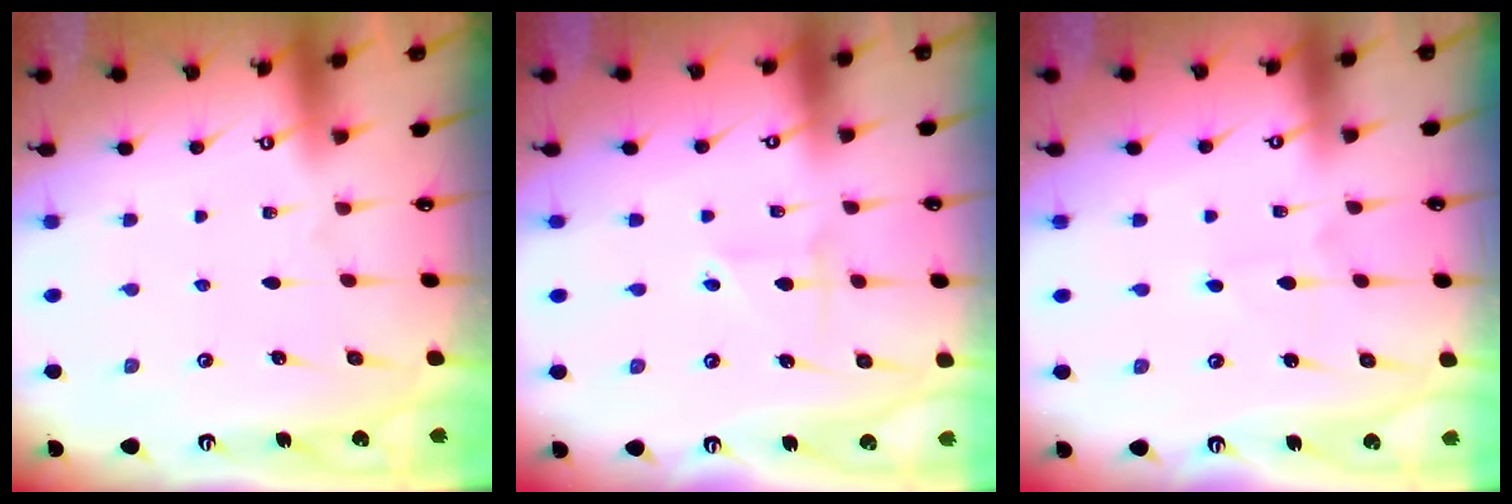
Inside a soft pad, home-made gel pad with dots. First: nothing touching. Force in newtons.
{"total": 2.1, "press": 2.1, "slide": 0.3}
{"total": 2.6, "press": 2.6, "slide": 0.2}